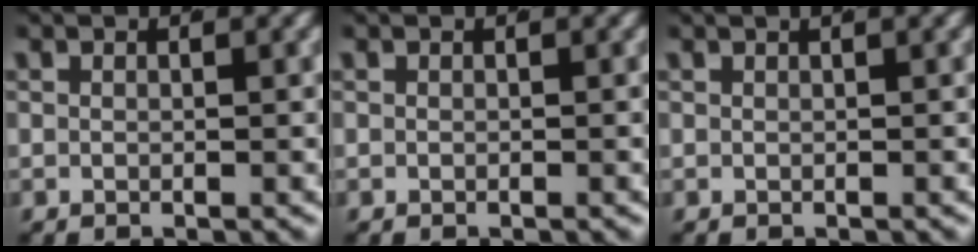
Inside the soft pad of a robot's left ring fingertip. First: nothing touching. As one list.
[{"total": 0.0}, {"total": 1.5, "force": [1.0, 0.3, 1.0], "torque": [-0.002, 0.015, 0.011]}]